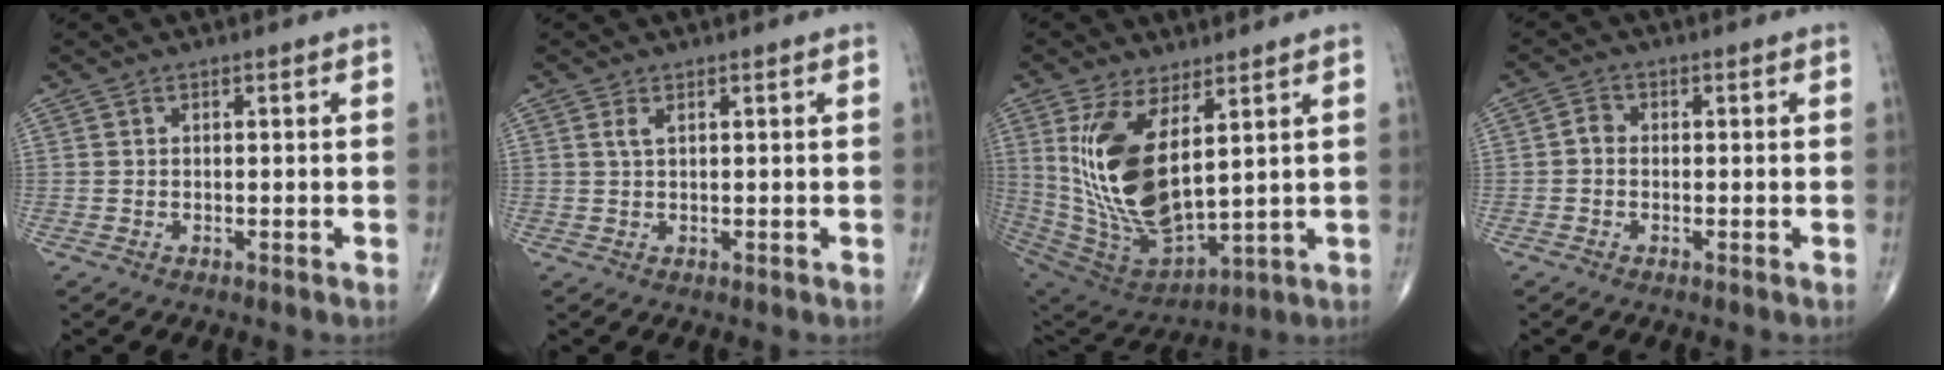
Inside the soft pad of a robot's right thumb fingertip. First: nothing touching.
{"total": 1.3, "force": [0.6, 0.4, 1.1], "torque": [-0.025, 0.005, 0.016]}
{"total": 18.8, "force": [5.0, 8.4, 16.1], "torque": [-0.315, -0.038, 0.118]}
{"total": 1.9, "force": [-0.3, 1.5, 1.0], "torque": [-0.010, 0.005, -0.013]}